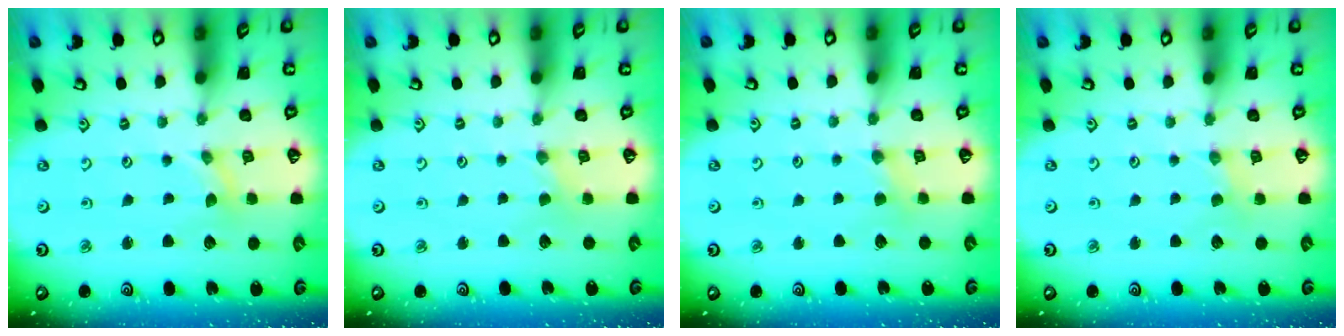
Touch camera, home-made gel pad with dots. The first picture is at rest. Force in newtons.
{"total": 0.0}
{"total": 2.0, "press": 2.0, "slide": 0.4}
{"total": 0.5, "press": 0.5, "slide": 0.1}